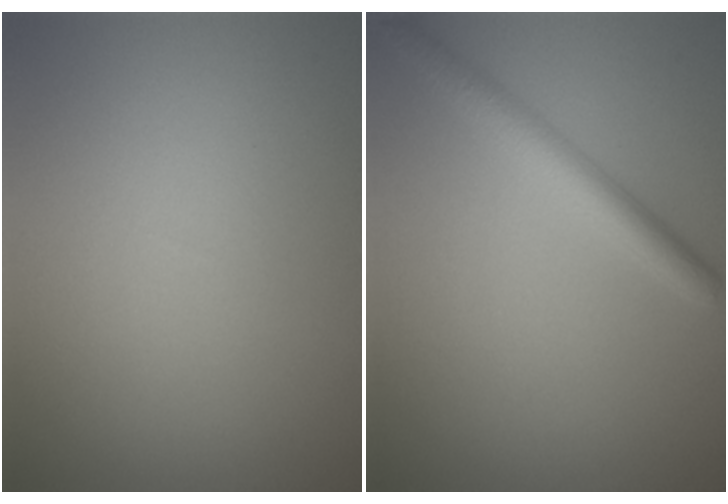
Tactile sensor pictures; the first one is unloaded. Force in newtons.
{"total": 2.8, "press": 2.8, "slide": 0.1}